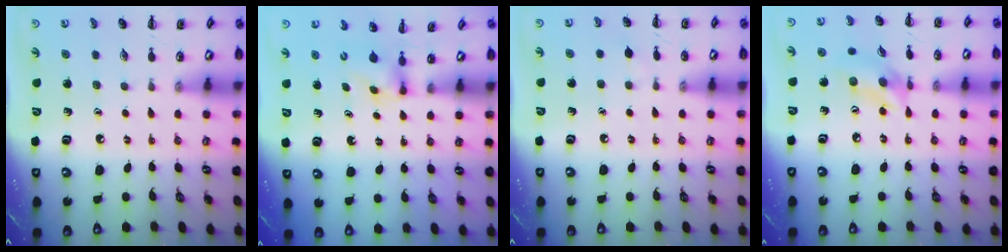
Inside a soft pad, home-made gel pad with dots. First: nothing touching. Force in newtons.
{"total": 2.2, "press": 1.9, "slide": 1.0}
{"total": 3.0, "press": 2.7, "slide": 1.2}
{"total": 8.8, "press": 8.7, "slide": 1.4}